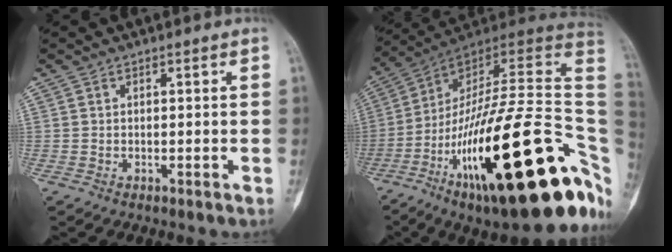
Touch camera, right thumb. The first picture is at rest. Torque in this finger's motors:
{"motor_torque": [3.66, 1.35, 2.09, -0.68, 0.97]}